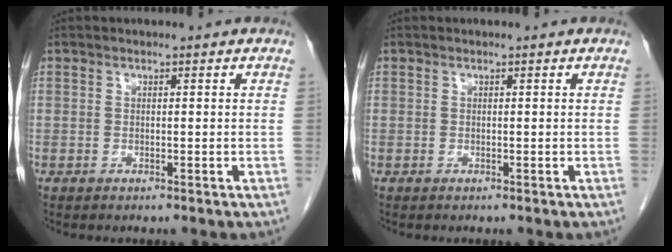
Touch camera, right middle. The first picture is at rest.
{"total": 0.0}